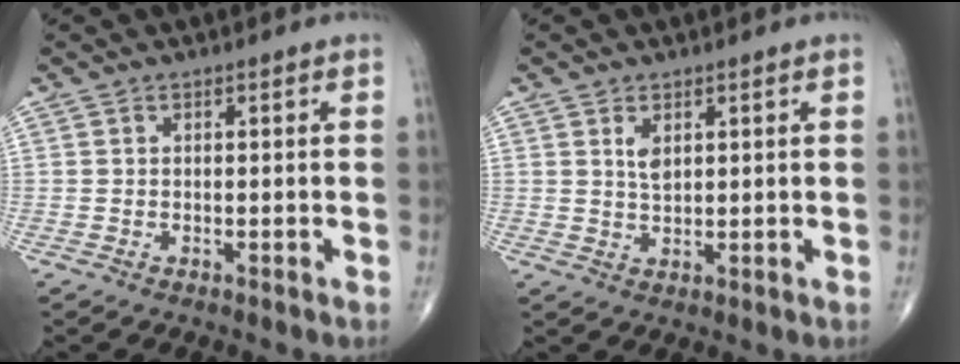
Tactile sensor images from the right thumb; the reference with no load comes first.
{"total": 2.7, "force": [1.2, 1.4, 2.0], "torque": [-0.031, -0.009, 0.024]}